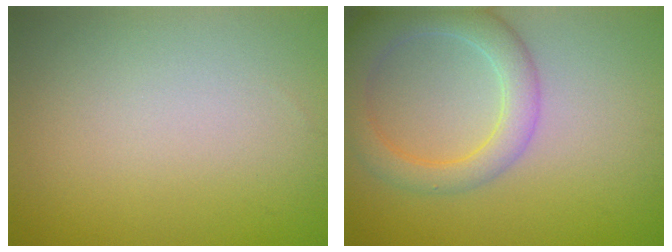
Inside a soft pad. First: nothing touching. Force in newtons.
{"total": 5.0, "press": 5.0, "slide": 0.3}